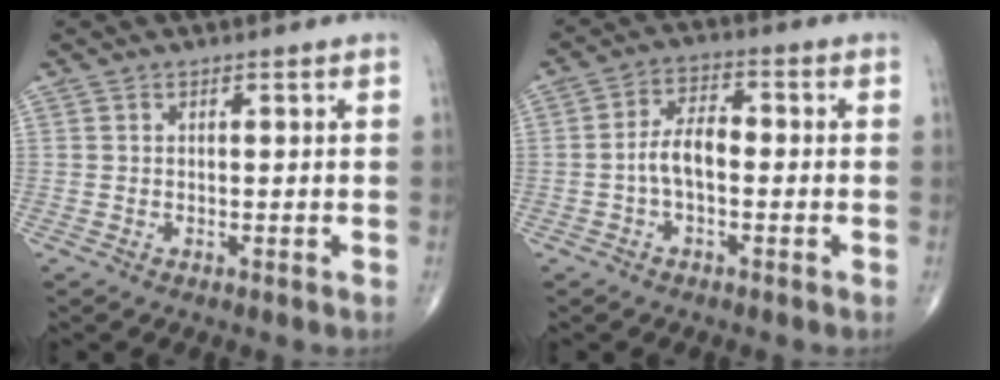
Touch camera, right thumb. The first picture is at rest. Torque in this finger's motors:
{"motor_torque": [1.10, 0.90, 0.86, -0.15, 0.04]}